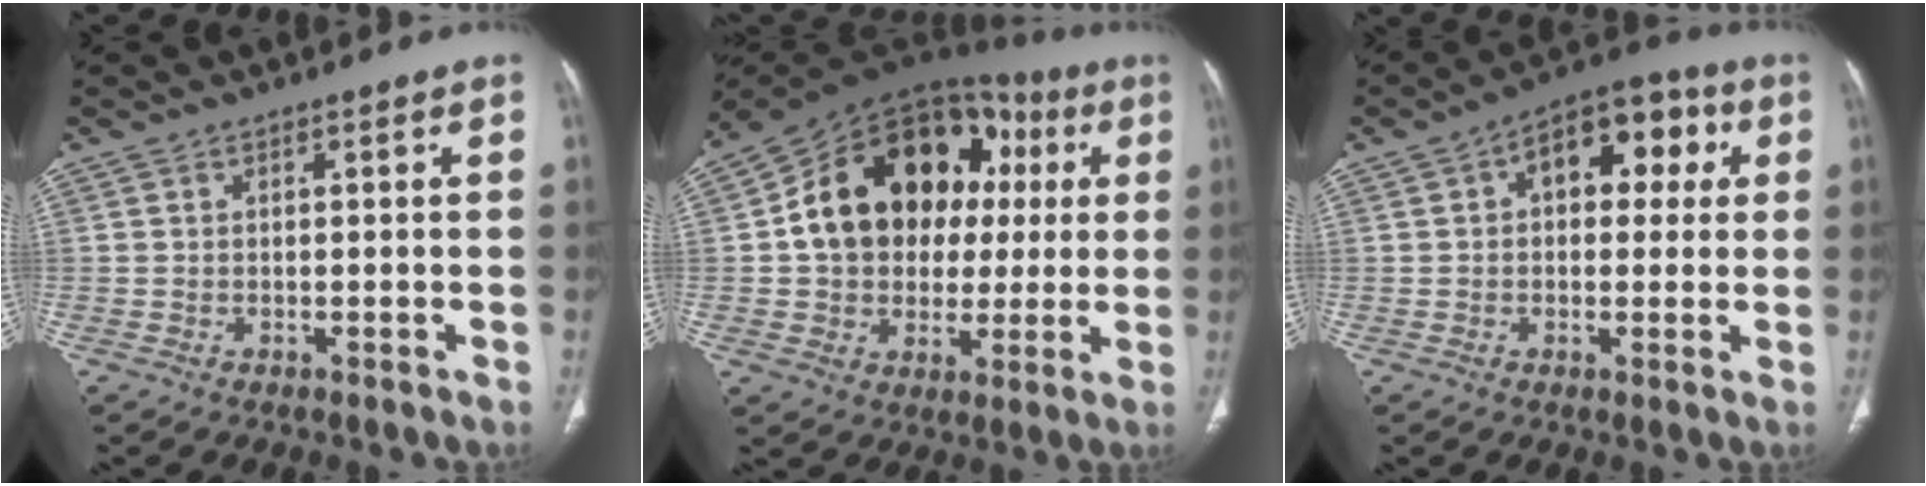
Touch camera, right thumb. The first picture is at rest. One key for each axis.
{"total": 23.5, "fx": 3.4, "fy": 17.4, "fz": 15.4, "tx": -0.207, "ty": 0.041, "tz": 0.058}
{"total": 12.0, "fx": 3.0, "fy": 7.2, "fz": 9.1, "tx": -0.084, "ty": 0.027, "tz": 0.034}